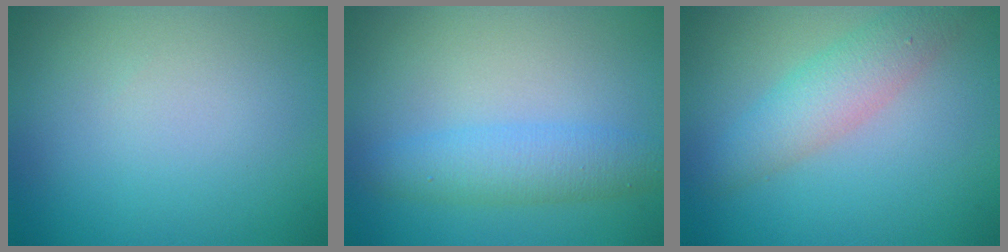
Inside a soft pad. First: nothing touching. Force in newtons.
{"total": 3.3, "press": 3.3, "slide": 0.1}
{"total": 3.6, "press": 3.6, "slide": 0.2}